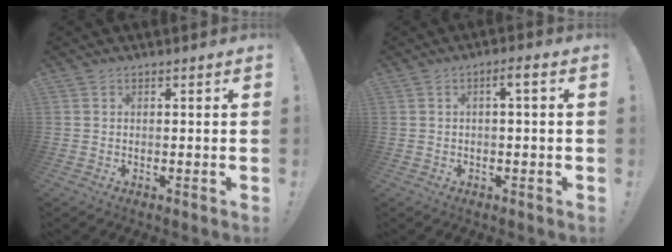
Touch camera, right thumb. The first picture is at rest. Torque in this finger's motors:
{"motor_torque": [0.11, -0.03, 0.03, 0.09, 0.05]}